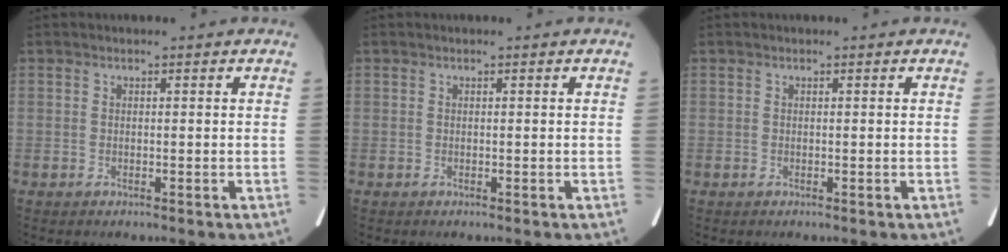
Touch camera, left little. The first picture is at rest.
{"total": 0.0}
{"total": 0.0}